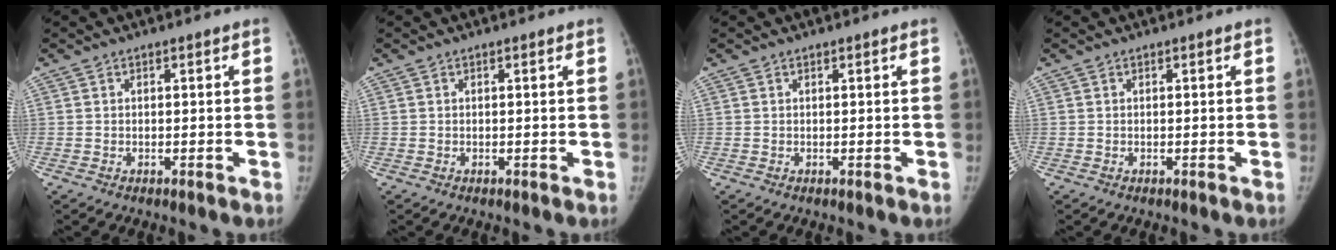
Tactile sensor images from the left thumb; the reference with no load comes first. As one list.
[{"total": 0.0}, {"total": 0.0}, {"total": 0.0}]